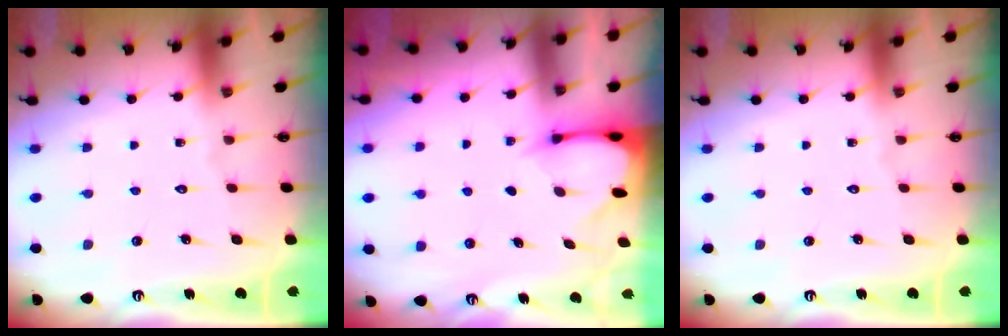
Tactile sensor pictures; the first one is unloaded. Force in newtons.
{"total": 2.5, "press": 2.5, "slide": 0.3}
{"total": 0.0}